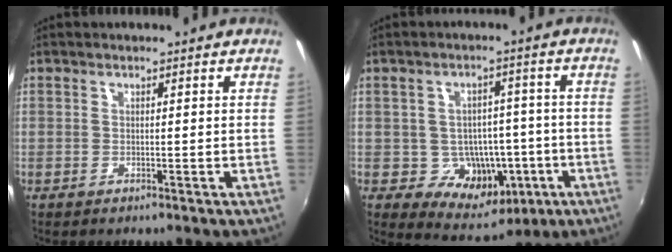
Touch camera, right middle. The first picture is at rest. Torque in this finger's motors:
{"motor_torque": [-0.10, -0.20, -0.05, 0.00]}